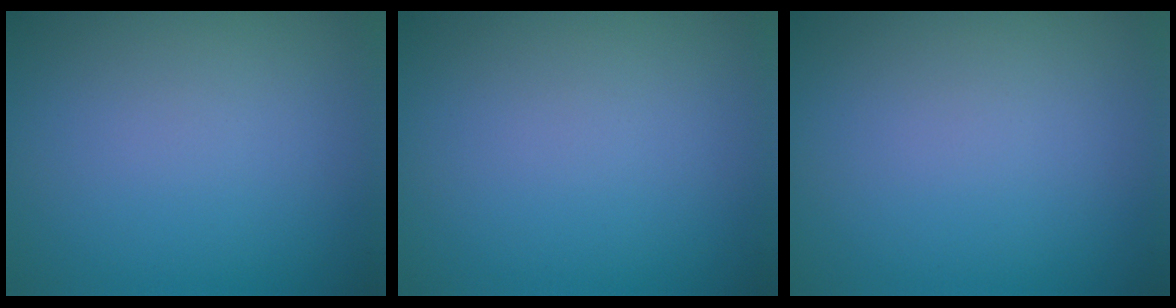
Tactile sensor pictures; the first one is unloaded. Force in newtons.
{"total": 0.0}
{"total": 0.0}